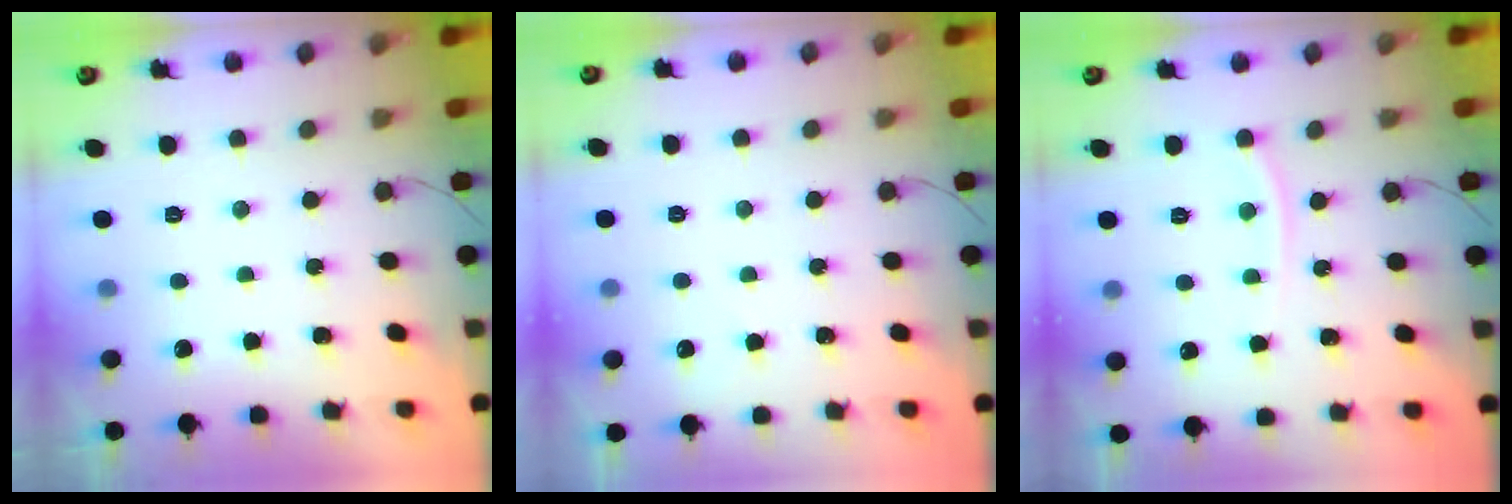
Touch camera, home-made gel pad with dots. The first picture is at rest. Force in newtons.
{"total": 1.2, "press": 1.2, "slide": 0.3}
{"total": 7.0, "press": 6.9, "slide": 1.0}